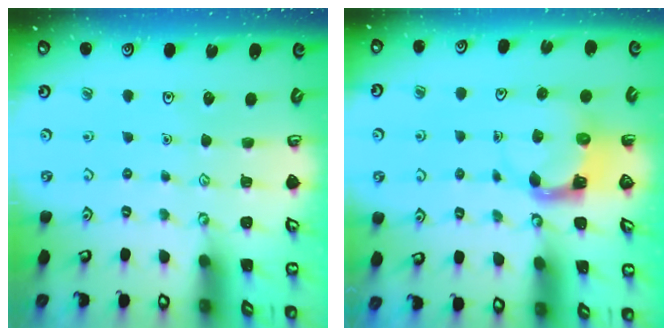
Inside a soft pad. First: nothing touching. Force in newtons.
{"total": 3.7, "press": 3.7, "slide": 0.6}